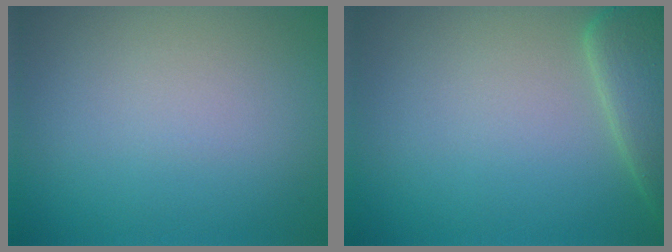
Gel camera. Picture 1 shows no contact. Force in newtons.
{"total": 4.2, "press": 4.2, "slide": 0.3}